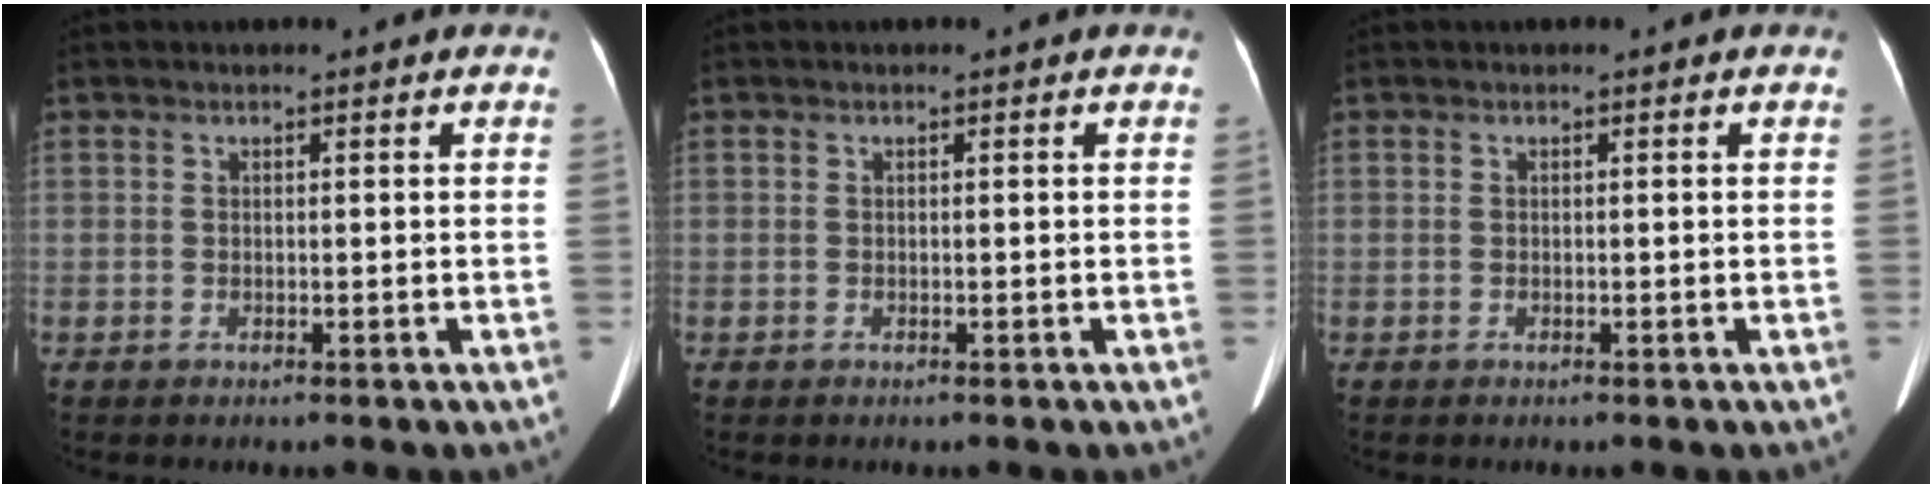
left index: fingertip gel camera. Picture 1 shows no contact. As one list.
[{"total": 0.0}, {"total": 0.0}]